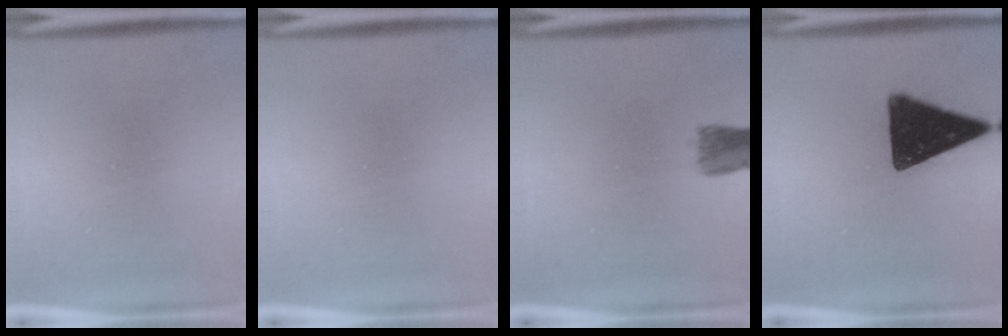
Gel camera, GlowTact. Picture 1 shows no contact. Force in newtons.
{"total": 0.0}
{"total": 3.1}
{"total": 16.2}